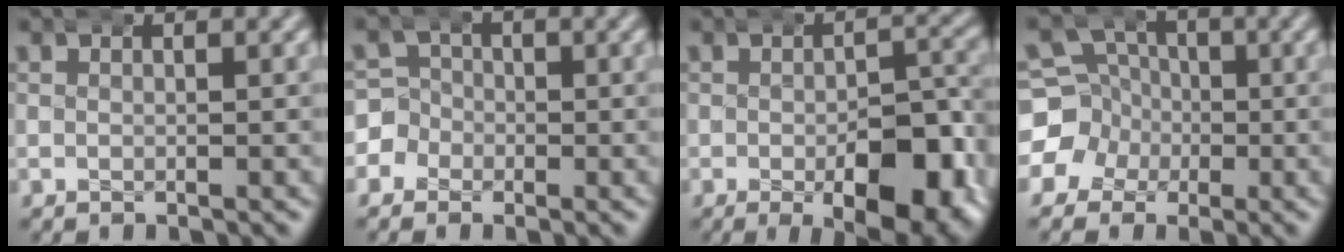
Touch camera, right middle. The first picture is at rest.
{"total": 7.5, "force": [-2.2, 7.0, 1.2], "torque": [-0.038, -0.015, -0.050]}
{"total": 9.4, "force": [-3.2, 4.1, 7.8], "torque": [-0.105, -0.022, -0.038]}
{"total": 10.1, "force": [-1.4, 9.7, 2.4], "torque": [-0.072, -0.032, -0.028]}